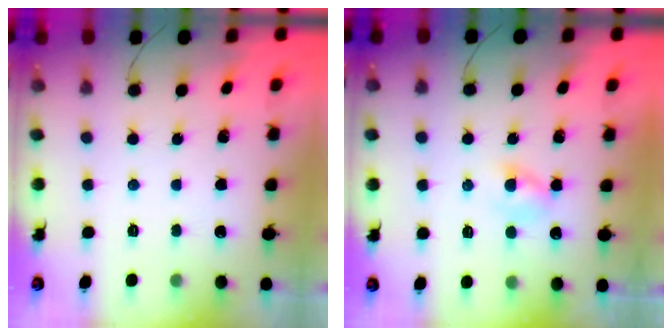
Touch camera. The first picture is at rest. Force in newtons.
{"total": 2.0, "press": 1.8, "slide": 0.9}